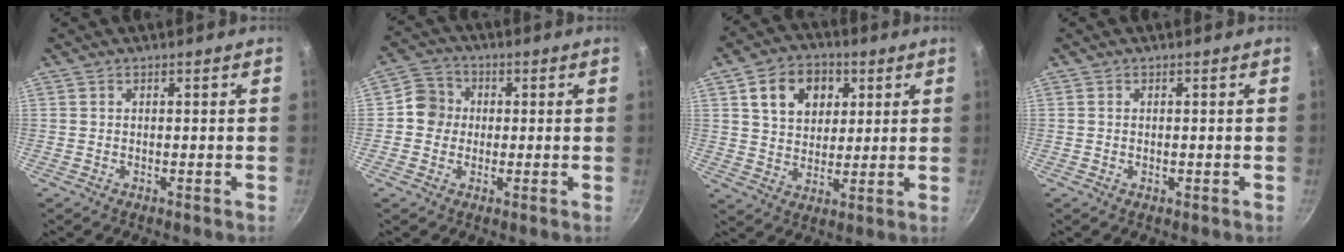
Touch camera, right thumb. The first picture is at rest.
{"total": 6.1, "force": [0.0, 5.8, 2.0], "torque": [-0.002, 0.012, -0.018]}
{"total": 11.8, "force": [4.3, 8.9, 6.5], "torque": [-0.076, -0.002, 0.068]}
{"total": 0.7, "force": [-0.1, 0.4, 0.5], "torque": [-0.009, 0.000, -0.001]}